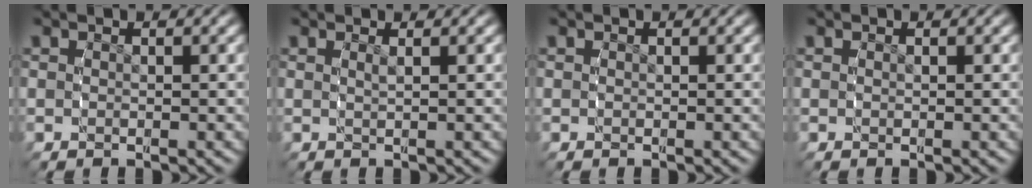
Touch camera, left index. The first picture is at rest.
{"total": 0.7, "force": [0.5, -0.3, 0.3], "torque": [-0.012, -0.005, 0.011]}
{"total": 0.0}
{"total": 0.0}